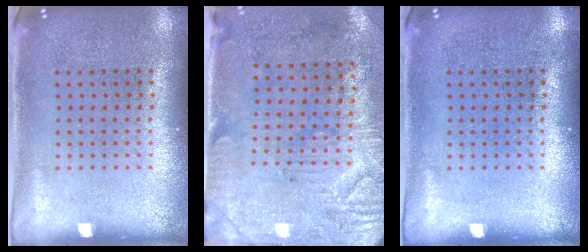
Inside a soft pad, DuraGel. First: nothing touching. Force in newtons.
{"total": 3.0, "press": 2.5, "slide": 1.7}
{"total": 0.0}